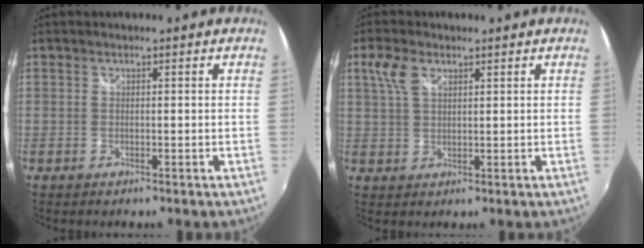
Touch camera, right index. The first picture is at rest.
{"total": 4.6, "force": [2.2, 2.5, 3.2], "torque": [-0.071, 0.011, 0.045]}